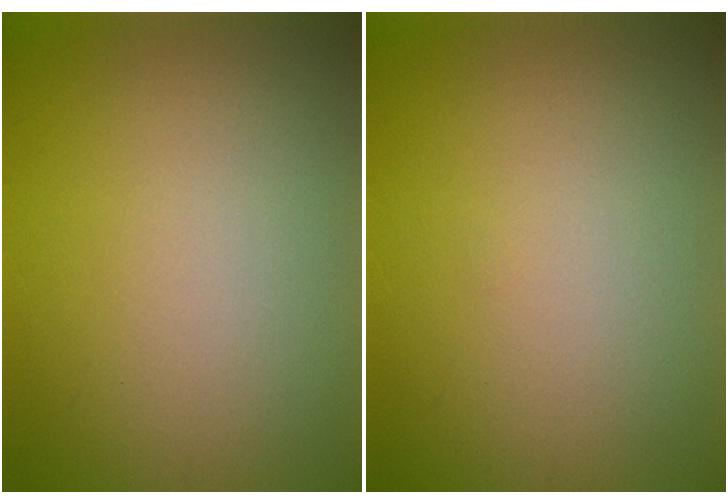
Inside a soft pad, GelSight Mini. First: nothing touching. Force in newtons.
{"total": 0.0}